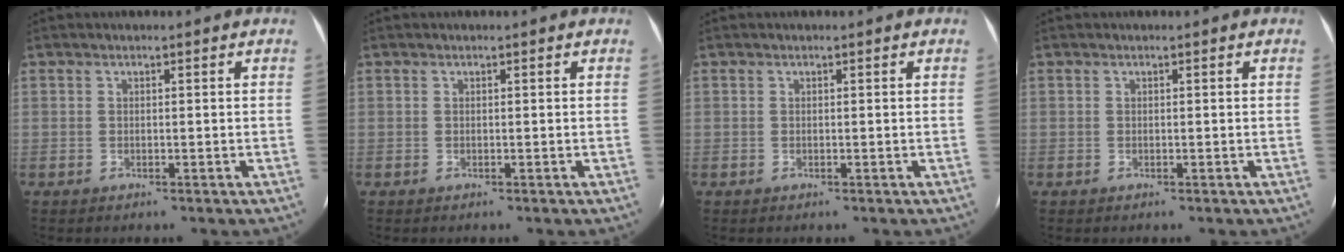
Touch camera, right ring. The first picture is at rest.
{"total": 0.0}
{"total": 0.0}
{"total": 0.0}